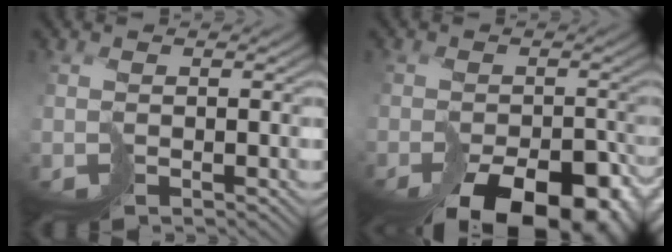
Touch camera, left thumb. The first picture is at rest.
{"total": 13.9, "force": [-9.3, 7.4, 7.2], "torque": [-0.087, -0.039, -0.091]}